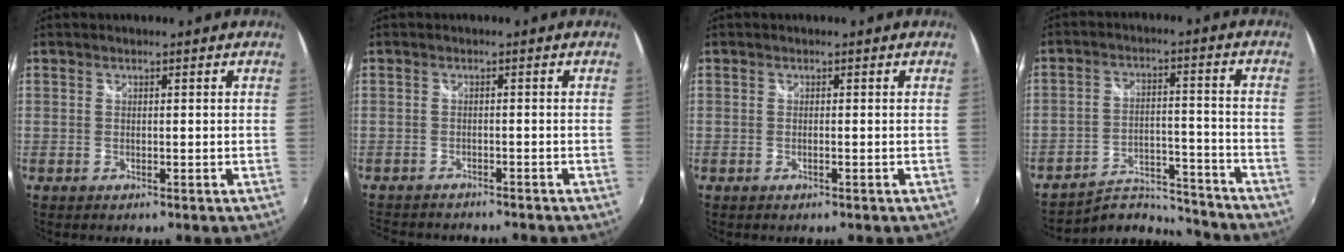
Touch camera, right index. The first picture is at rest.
{"total": 6.6, "force": [-6.1, 1.7, 1.8], "torque": [-0.054, -0.009, -0.095]}
{"total": 0.8, "force": [-0.3, -0.1, 0.7], "torque": [-0.013, -0.001, -0.008]}
{"total": 11.8, "force": [-11.3, 2.8, 1.3], "torque": [-0.032, 0.027, -0.169]}